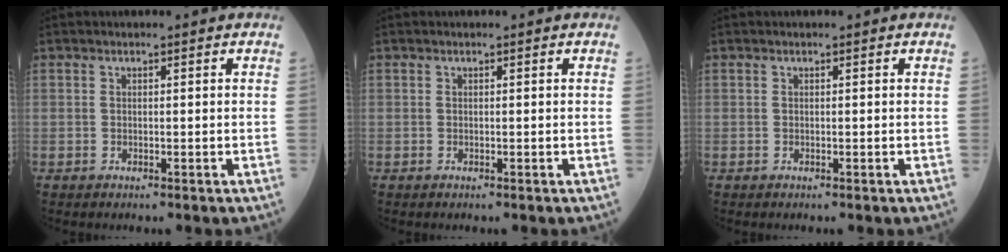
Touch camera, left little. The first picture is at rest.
{"total": 0.0}
{"total": 0.0}